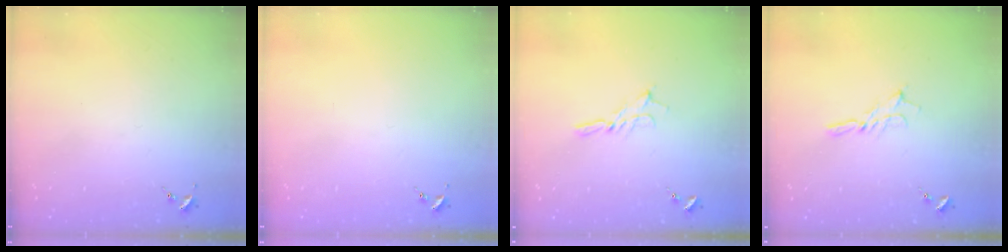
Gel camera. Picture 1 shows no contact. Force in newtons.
{"total": 0.0}
{"total": 5.6, "press": 5.6, "slide": 0.2}
{"total": 5.6, "press": 5.6, "slide": 0.2}